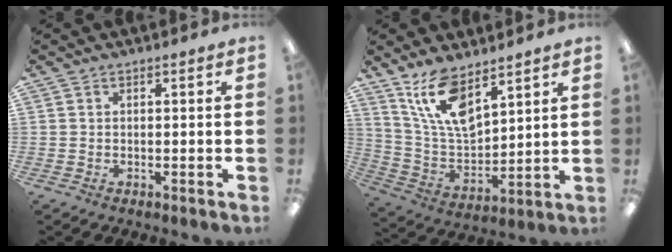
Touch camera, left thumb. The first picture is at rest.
{"total": 13.4, "force": [8.8, 5.7, 8.3], "torque": [-0.180, -0.040, 0.165]}